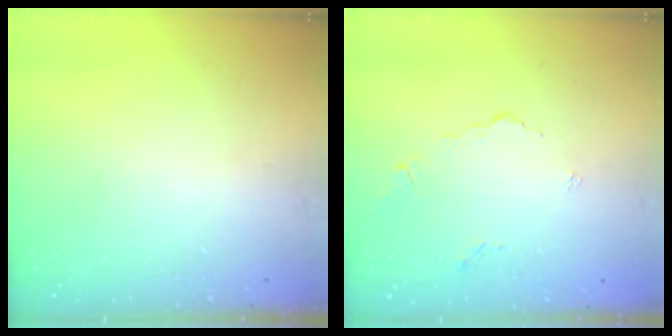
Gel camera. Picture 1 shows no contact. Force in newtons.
{"total": 3.1, "press": 3.0, "slide": 0.6}